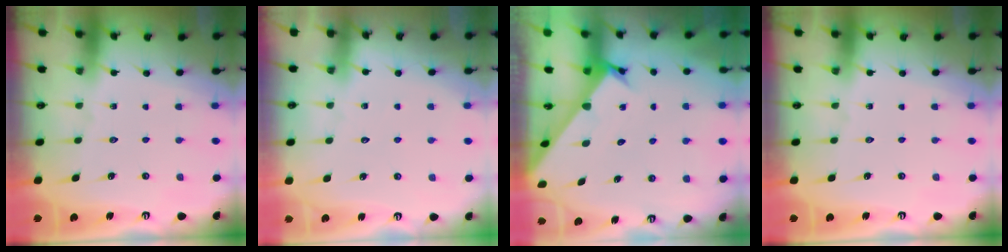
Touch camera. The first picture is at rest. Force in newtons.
{"total": 2.1, "press": 2.1, "slide": 0.3}
{"total": 2.3, "press": 2.3, "slide": 0.1}
{"total": 0.0}